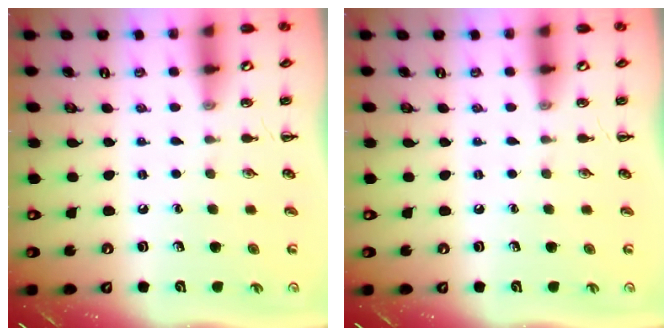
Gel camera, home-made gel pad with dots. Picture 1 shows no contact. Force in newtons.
{"total": 0.0}